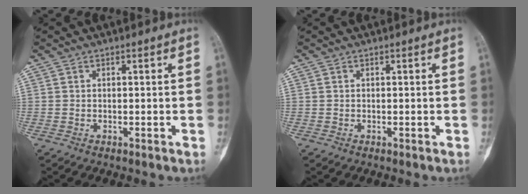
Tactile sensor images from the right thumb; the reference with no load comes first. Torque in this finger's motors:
{"motor_torque": [0.05, -0.13, -0.22, 0.02, 0.04]}